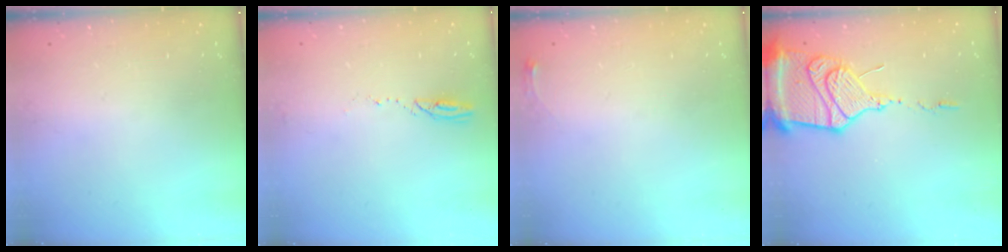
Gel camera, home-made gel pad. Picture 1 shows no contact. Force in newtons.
{"total": 2.6, "press": 2.6, "slide": 0.3}
{"total": 3.6, "press": 3.6, "slide": 0.5}
{"total": 16.9, "press": 16.8, "slide": 1.8}